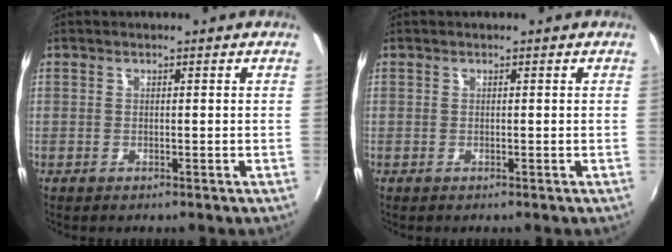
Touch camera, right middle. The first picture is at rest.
{"total": 0.0}